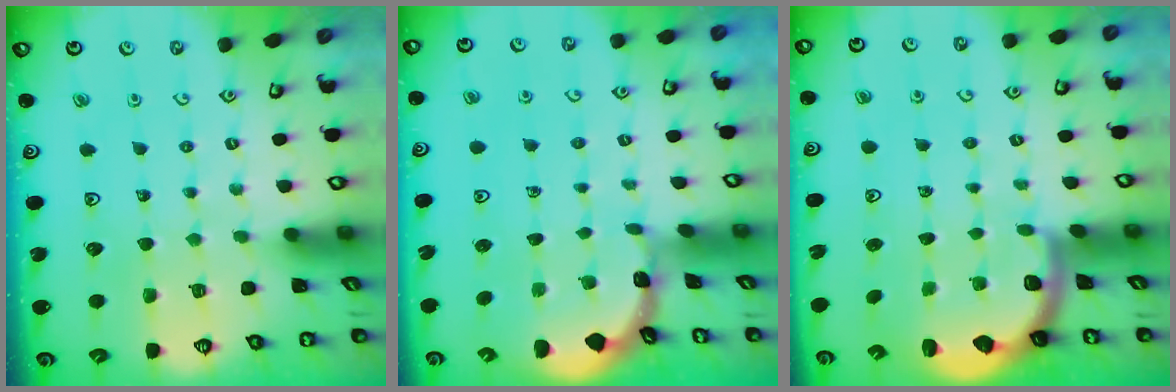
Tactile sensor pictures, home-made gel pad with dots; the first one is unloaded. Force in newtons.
{"total": 0.0}
{"total": 1.9, "press": 1.8, "slide": 0.5}